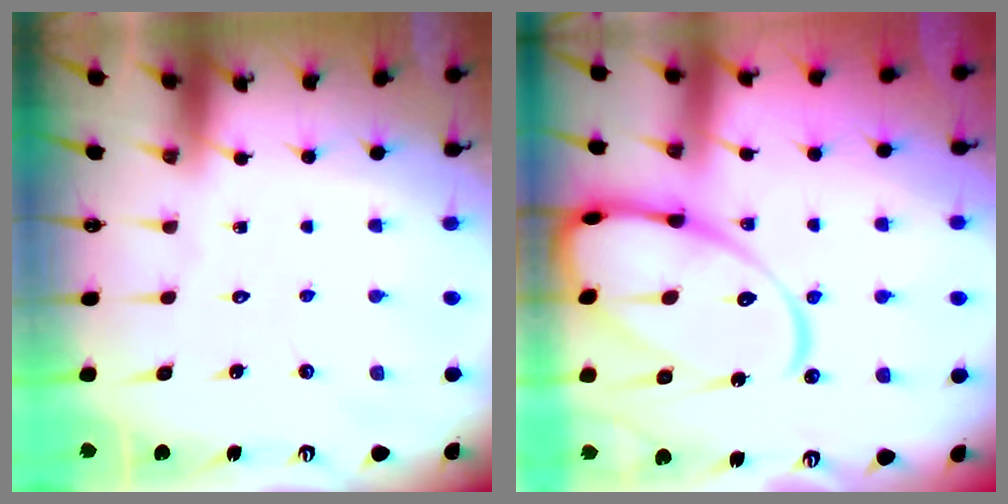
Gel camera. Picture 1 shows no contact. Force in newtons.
{"total": 18.5, "press": 18.4, "slide": 1.9}